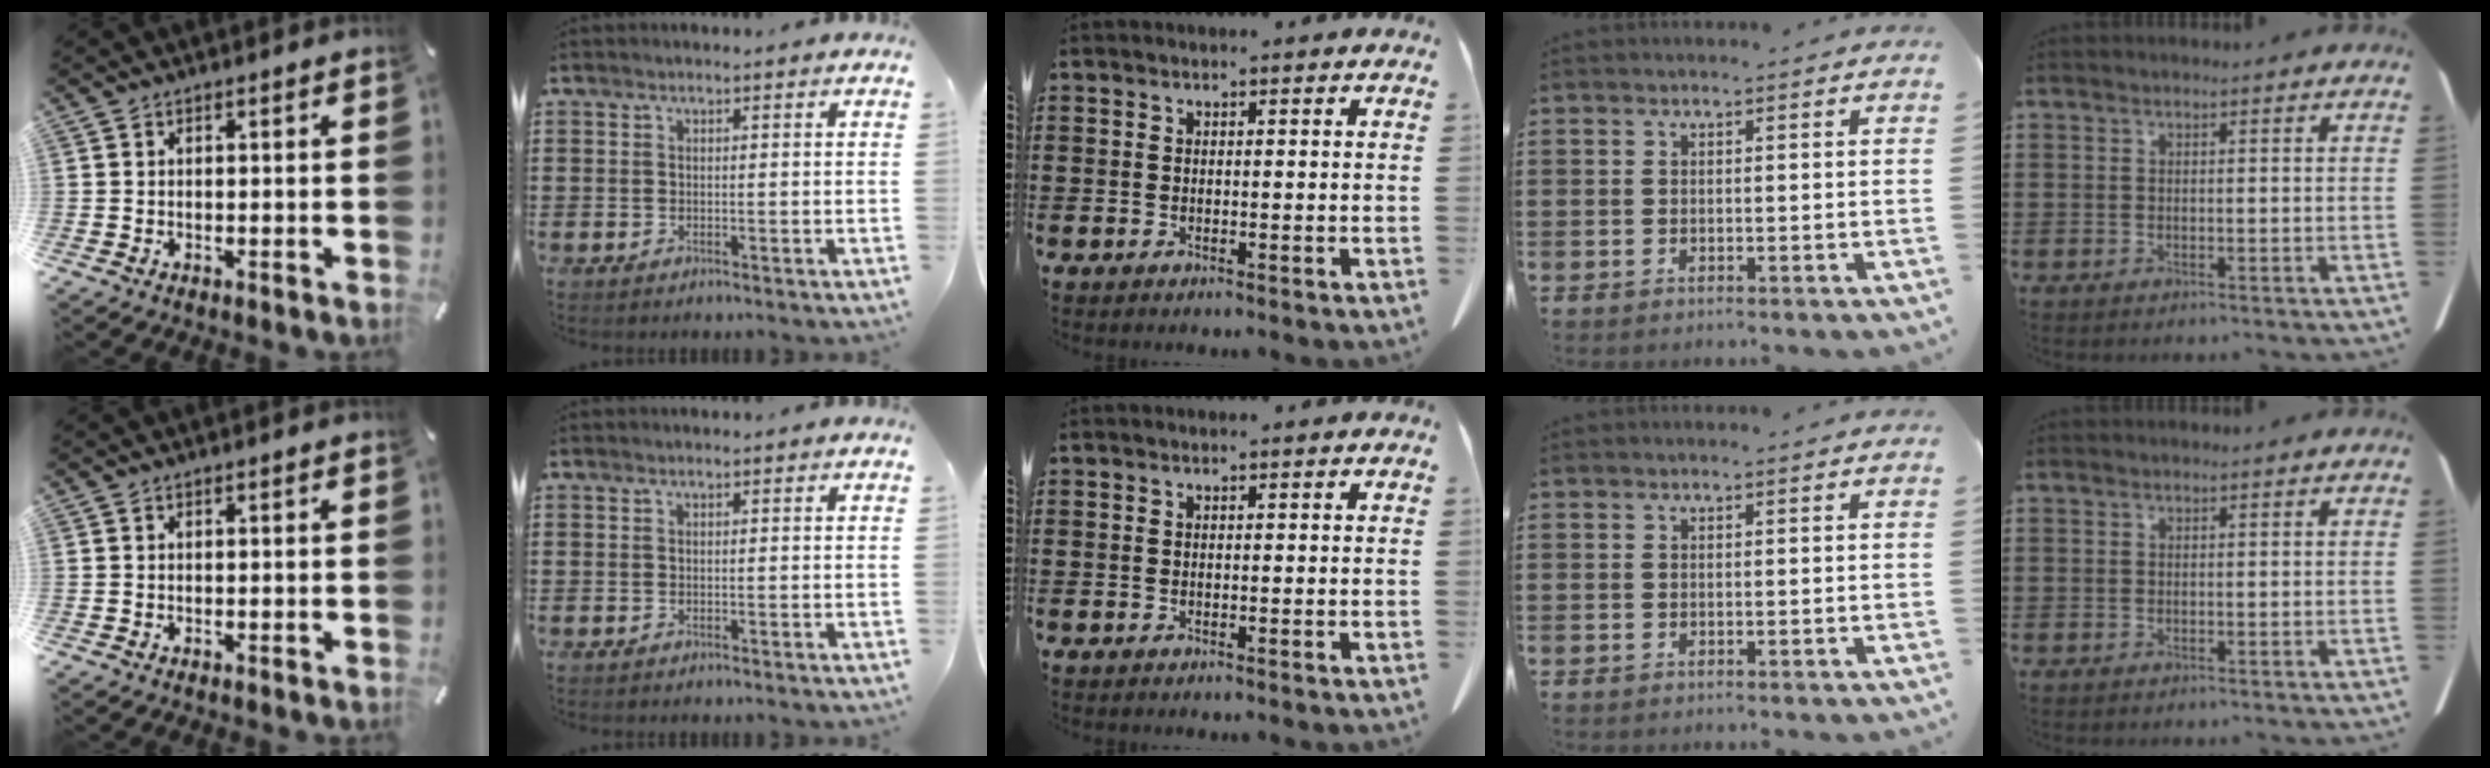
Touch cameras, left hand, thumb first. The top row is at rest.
{}